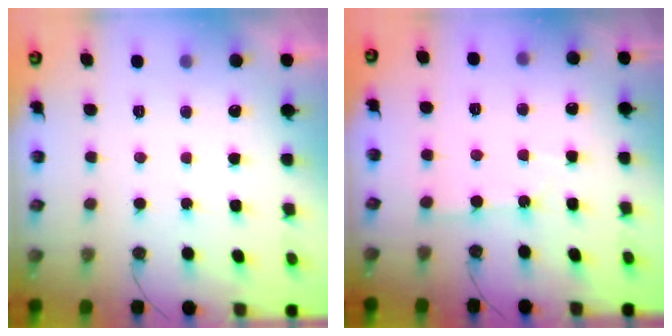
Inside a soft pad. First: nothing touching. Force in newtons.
{"total": 3.0, "press": 3.0, "slide": 0.5}